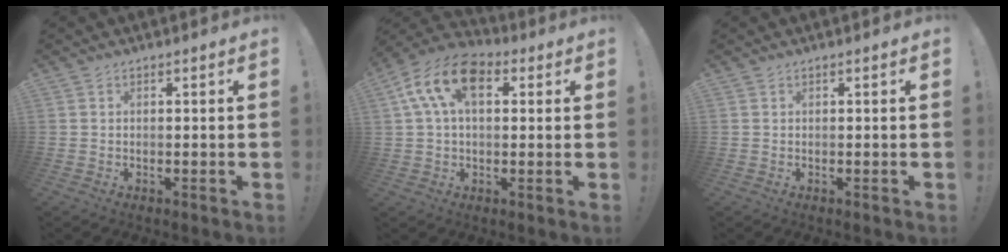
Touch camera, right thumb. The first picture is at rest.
{"total": 14.7, "force": [5.0, 8.8, 10.7], "torque": [-0.196, -0.004, 0.090]}
{"total": 0.0}